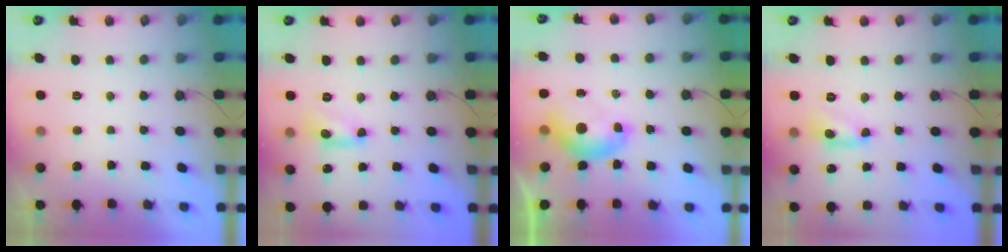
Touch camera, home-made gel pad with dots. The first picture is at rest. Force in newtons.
{"total": 3.8, "press": 3.8, "slide": 0.2}
{"total": 7.7, "press": 7.6, "slide": 1.0}
{"total": 3.8, "press": 3.8, "slide": 0.2}